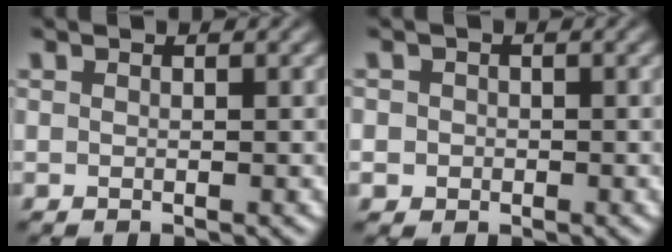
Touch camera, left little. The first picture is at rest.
{"total": 1.6, "force": [0.1, 1.5, 0.4], "torque": [0.012, 0.002, -0.005]}